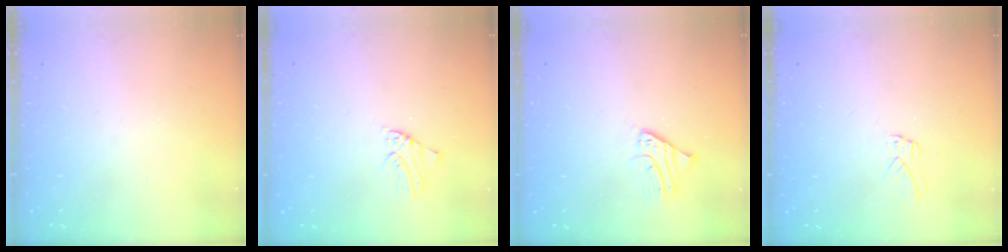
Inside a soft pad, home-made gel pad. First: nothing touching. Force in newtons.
{"total": 0.7, "press": 0.7, "slide": 0.1}
{"total": 2.3, "press": 2.3, "slide": 0.1}
{"total": 2.9, "press": 2.9, "slide": 0.2}